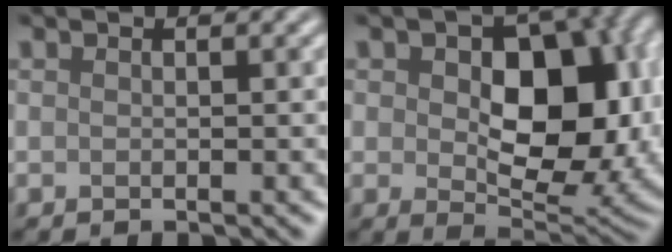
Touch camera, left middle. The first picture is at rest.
{"total": 11.3, "force": [0.9, 7.0, 8.9], "torque": [-0.122, -0.011, 0.024]}